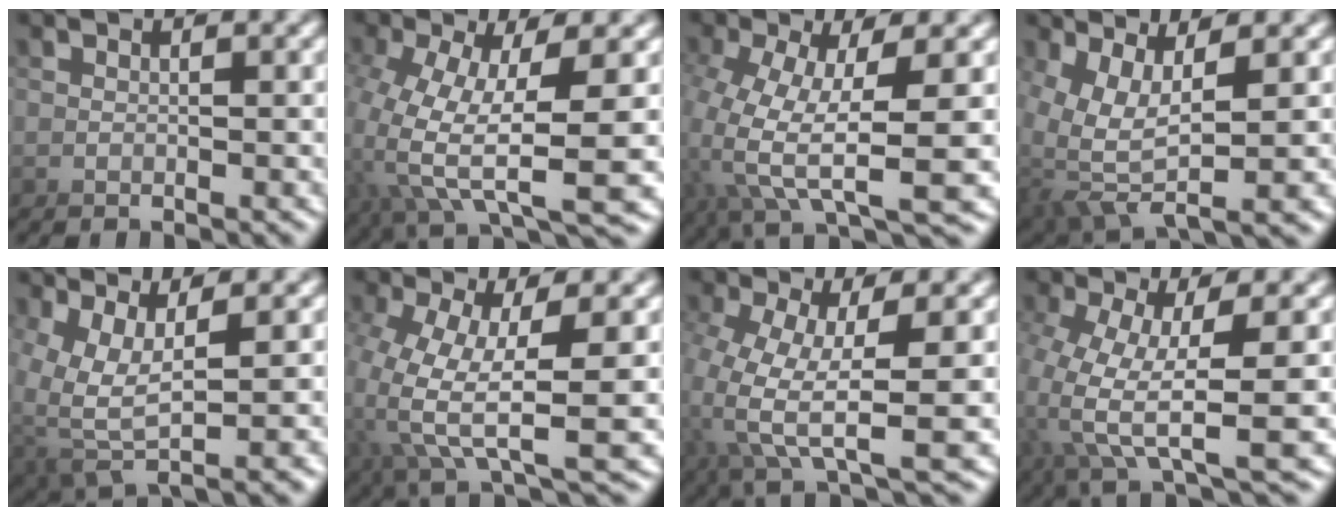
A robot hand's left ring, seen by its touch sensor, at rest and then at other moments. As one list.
[{"total": 4.5, "force": [0.8, -0.5, 4.4], "torque": [-0.112, 0.011, 0.008]}, {"total": 3.9, "force": [1.2, -1.2, 3.5], "torque": [-0.096, 0.019, 0.010]}, {"total": 3.5, "force": [-1.5, 0.0, 3.1], "torque": [-0.104, -0.042, -0.002]}, {"total": 2.7, "force": [-0.2, -0.9, 2.6], "torque": [-0.087, -0.027, 0.013]}, {"total": 3.4, "force": [1.0, -1.5, 2.9], "torque": [-0.089, 0.018, 0.006]}, {"total": 3.2, "force": [1.4, -2.1, 2.1], "torque": [-0.067, 0.027, 0.008]}, {"total": 3.4, "force": [1.3, -1.8, 2.6], "torque": [-0.078, 0.025, 0.009]}]